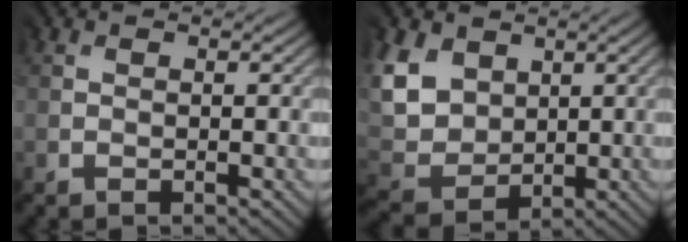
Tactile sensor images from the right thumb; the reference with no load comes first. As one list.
[{"total": 9.0, "force": [4.1, 7.0, 4.0], "torque": [-0.151, 0.005, 0.084]}]